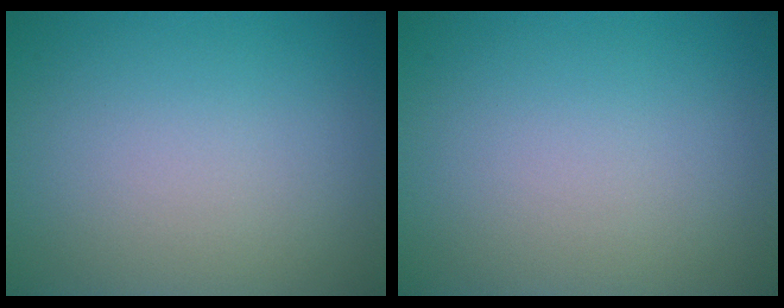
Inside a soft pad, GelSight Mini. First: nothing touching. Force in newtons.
{"total": 0.0}